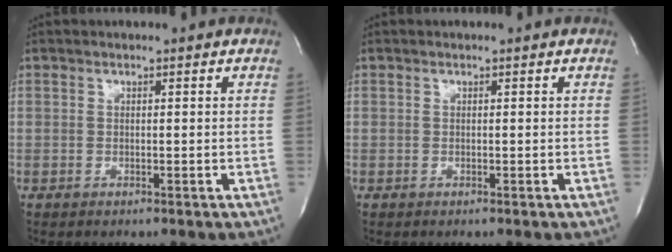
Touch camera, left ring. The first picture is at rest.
{"total": 0.0}